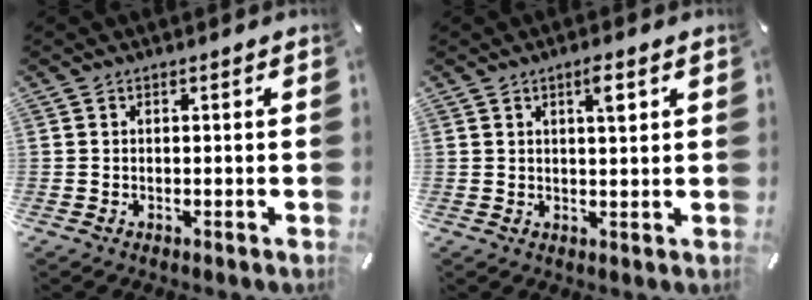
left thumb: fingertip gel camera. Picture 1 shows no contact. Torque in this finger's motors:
{"motor_torque": [0.52, 0.68, 0.34, -0.21, 0.10]}